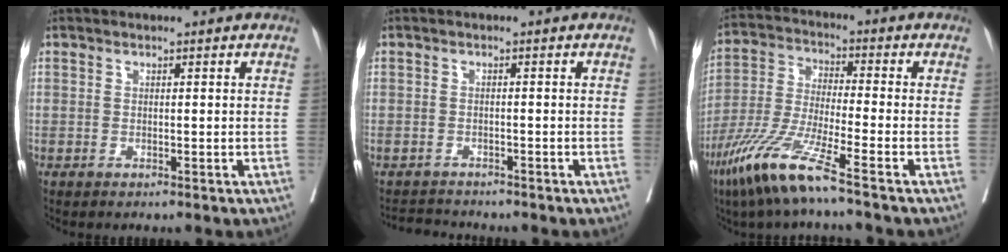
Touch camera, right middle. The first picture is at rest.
{"total": 2.7, "force": [-2.7, 0.3, -0.5], "torque": [0.009, -0.012, -0.043]}
{"total": 11.2, "force": [-7.2, -0.3, 8.5], "torque": [-0.183, -0.035, -0.150]}